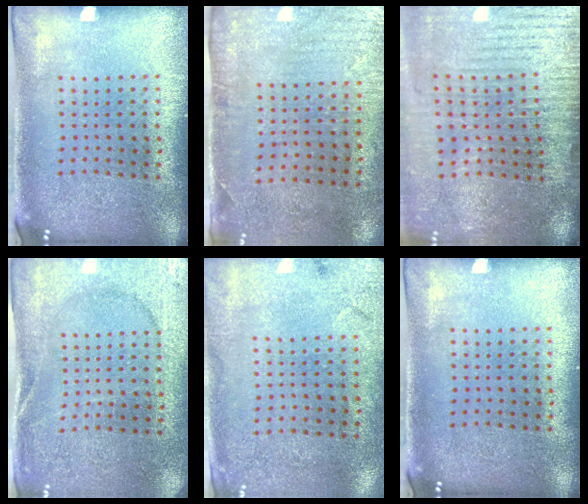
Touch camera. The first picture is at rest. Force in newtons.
{"total": 2.9, "press": 2.3, "slide": 1.7}
{"total": 4.4, "press": 3.8, "slide": 2.3}
{"total": 2.6, "press": 2.5, "slide": 0.4}
{"total": 2.7, "press": 2.2, "slide": 1.6}
{"total": 0.0}